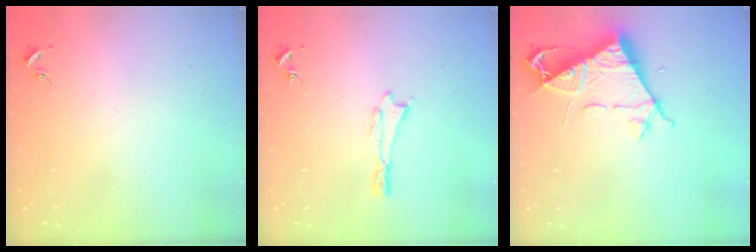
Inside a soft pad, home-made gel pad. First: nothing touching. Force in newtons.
{"total": 0.0}
{"total": 7.7, "press": 7.6, "slide": 1.2}